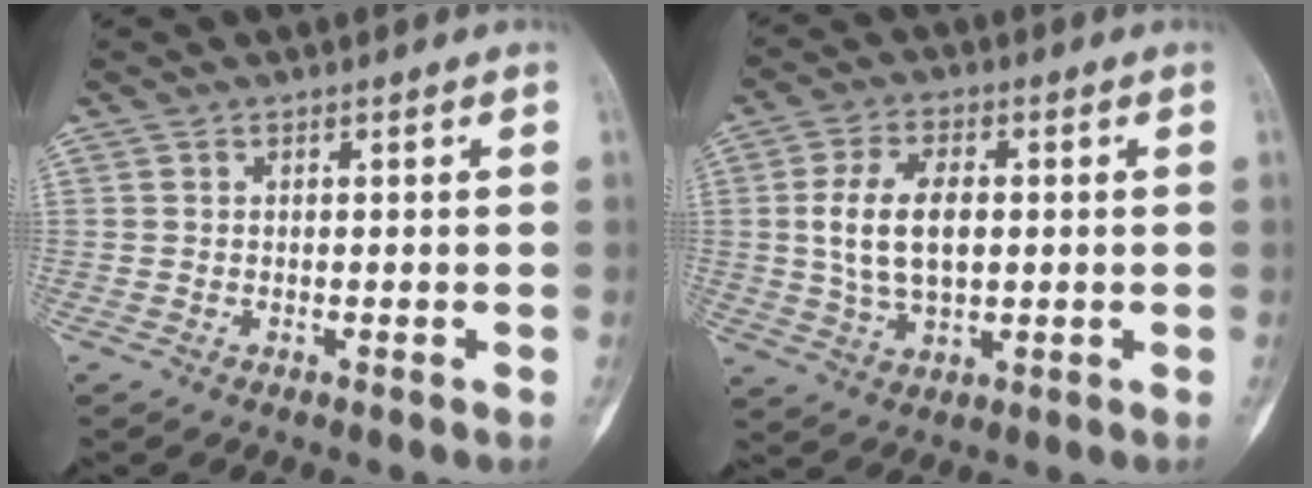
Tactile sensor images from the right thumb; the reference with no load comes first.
{"total": 10.9, "force": [0.8, 6.4, 8.8], "torque": [-0.159, 0.003, 0.021]}